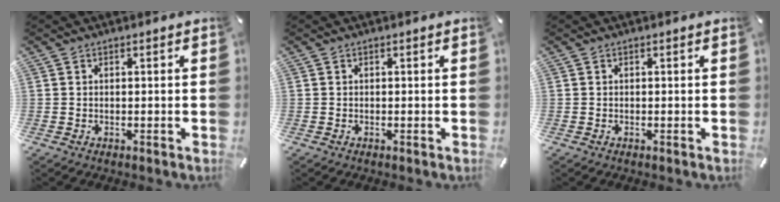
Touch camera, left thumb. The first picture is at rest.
{"total": 0.0}
{"total": 0.0}